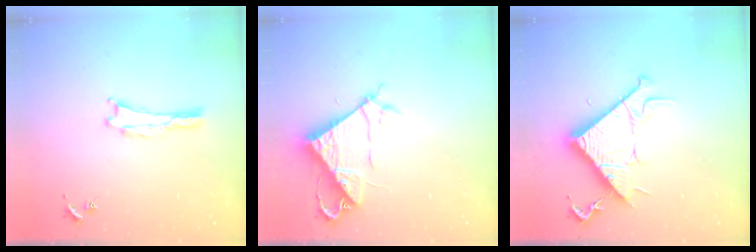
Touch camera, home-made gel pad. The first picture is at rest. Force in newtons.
{"total": 7.3, "press": 7.2, "slide": 0.7}
{"total": 11.4, "press": 11.4, "slide": 0.1}